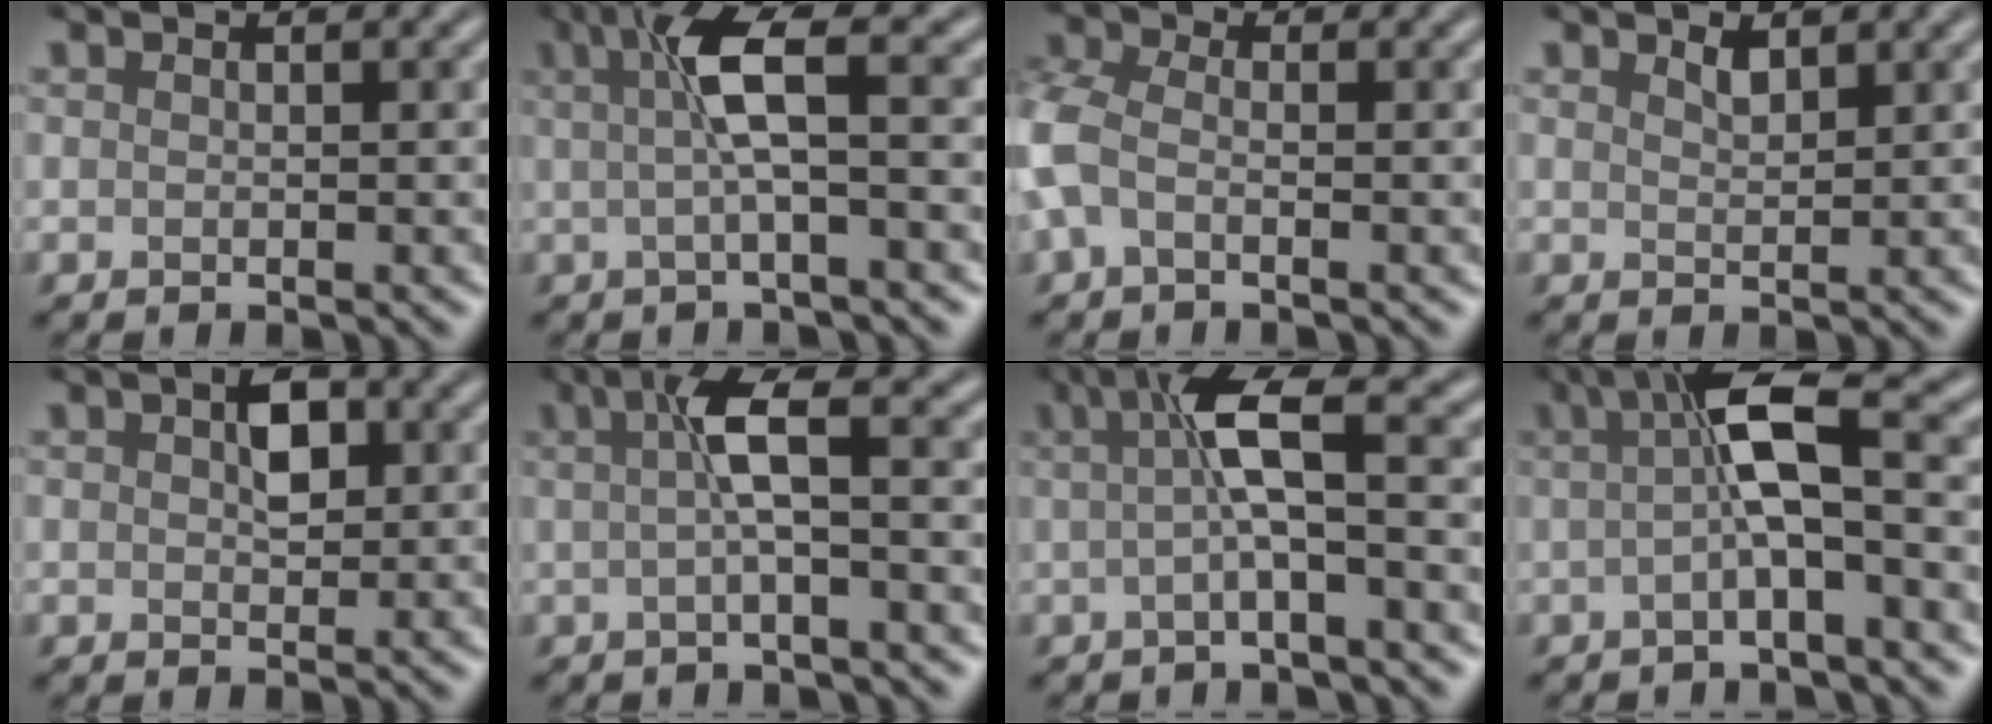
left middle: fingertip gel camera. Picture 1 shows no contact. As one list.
[{"total": 4.4, "force": [0.8, 0.5, 4.3], "torque": [-0.085, 0.015, 0.019]}, {"total": 3.4, "force": [-1.2, 2.1, 2.3], "torque": [-0.073, 0.006, -0.033]}, {"total": 1.0, "force": [1.0, 0.1, 0.1], "torque": [-0.004, 0.005, 0.021]}, {"total": 2.0, "force": [0.8, 1.0, 1.5], "torque": [-0.025, 0.009, 0.015]}, {"total": 3.6, "force": [0.4, 0.4, 3.5], "torque": [-0.067, 0.012, 0.008]}, {"total": 4.8, "force": [0.6, 0.6, 4.8], "torque": [-0.093, 0.016, 0.010]}, {"total": 5.8, "force": [0.5, 1.1, 5.7], "torque": [-0.097, 0.015, 0.006]}]